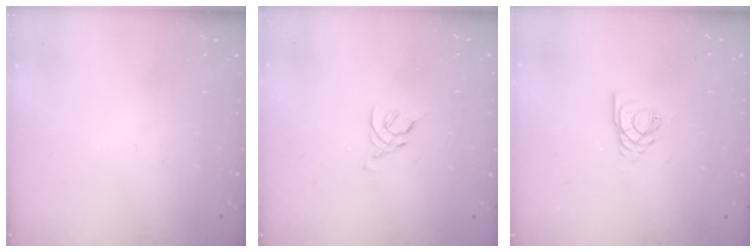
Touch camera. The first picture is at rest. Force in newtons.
{"total": 2.5, "press": 2.5, "slide": 0.7}
{"total": 2.8, "press": 2.8, "slide": 0.3}